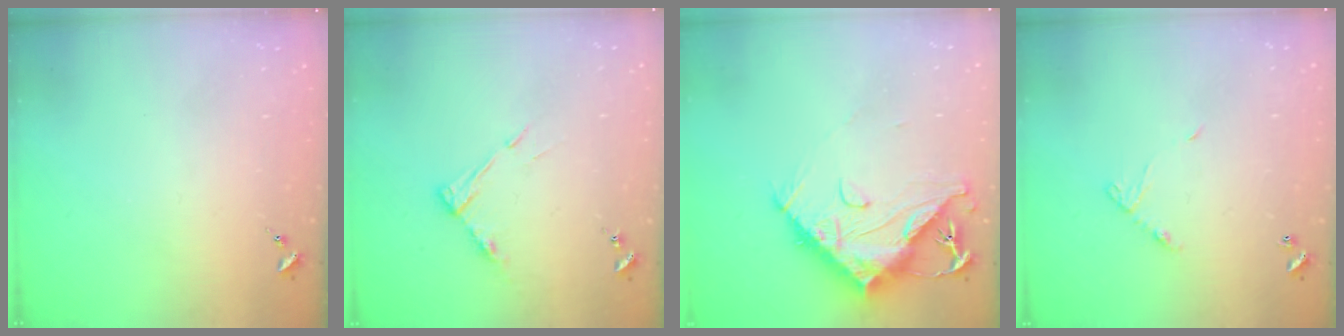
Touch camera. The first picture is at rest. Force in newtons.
{"total": 8.1, "press": 8.1, "slide": 0.6}
{"total": 15.7, "press": 15.6, "slide": 1.4}
{"total": 6.2, "press": 6.2, "slide": 0.4}